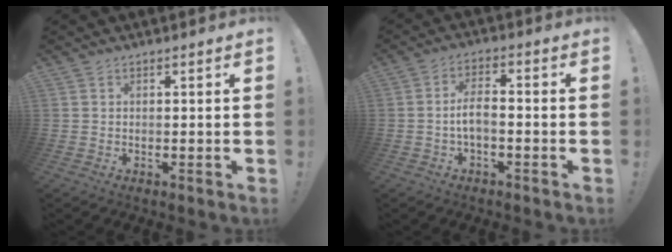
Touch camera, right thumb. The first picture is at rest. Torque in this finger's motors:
{"motor_torque": [0.19, -0.12, 0.05, 0.16, 0.09]}